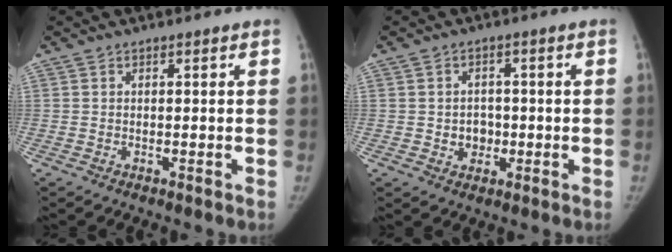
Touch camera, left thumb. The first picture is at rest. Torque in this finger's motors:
{"motor_torque": [-0.25, 0.29, 0.45, -0.51, 0.01]}